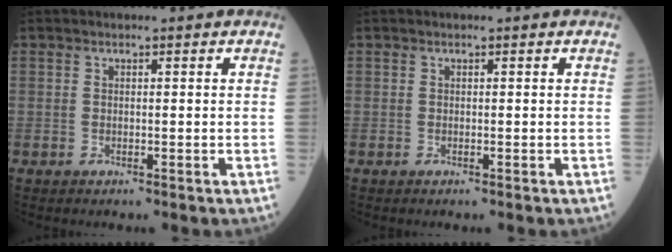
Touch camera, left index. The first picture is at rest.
{"total": 0.0}